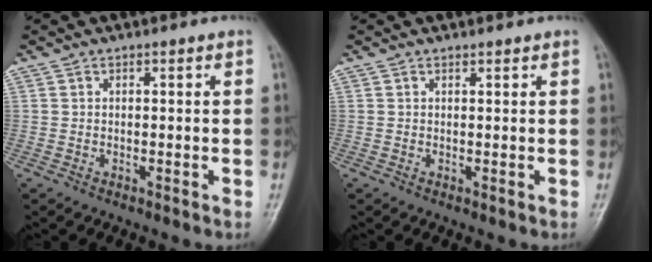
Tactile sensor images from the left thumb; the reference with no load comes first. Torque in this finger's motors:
{"motor_torque": [-0.46, -0.30, -0.40, -0.05, -0.04]}